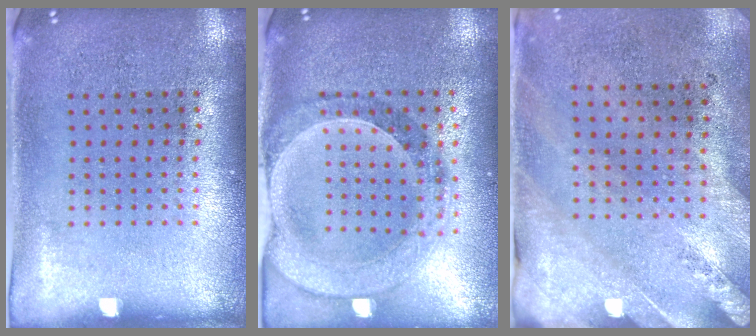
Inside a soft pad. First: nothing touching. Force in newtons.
{"total": 1.5, "press": 1.5, "slide": 0.3}
{"total": 2.5, "press": 2.0, "slide": 1.4}